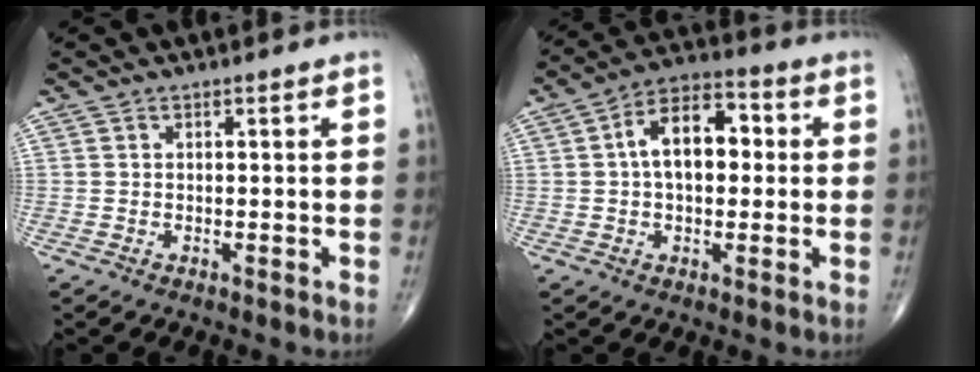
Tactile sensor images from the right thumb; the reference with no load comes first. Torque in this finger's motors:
{"motor_torque": [0.86, 2.38, 0.90, -0.14, 0.09]}